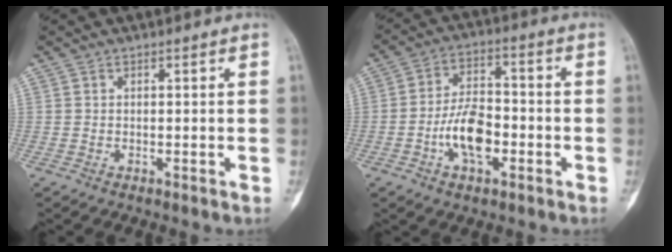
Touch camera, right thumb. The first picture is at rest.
{"total": 10.1, "force": [-3.0, 5.4, 8.0], "torque": [-0.129, 0.027, -0.057]}